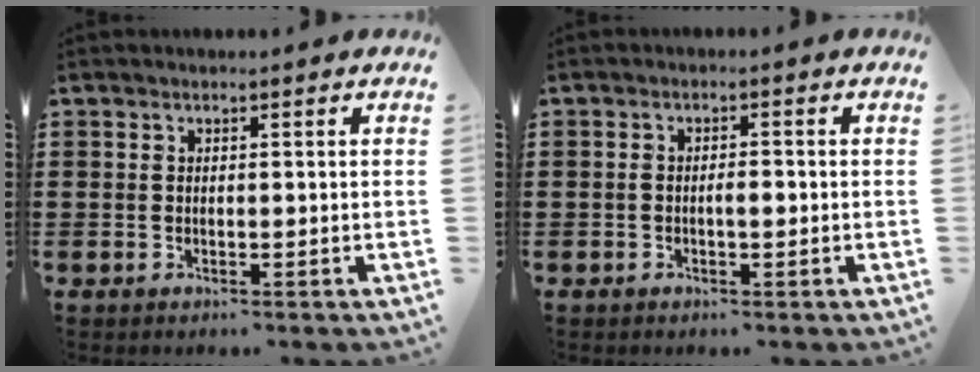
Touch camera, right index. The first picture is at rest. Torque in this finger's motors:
{"motor_torque": [0.32, -0.21, 0.05, 0.07]}